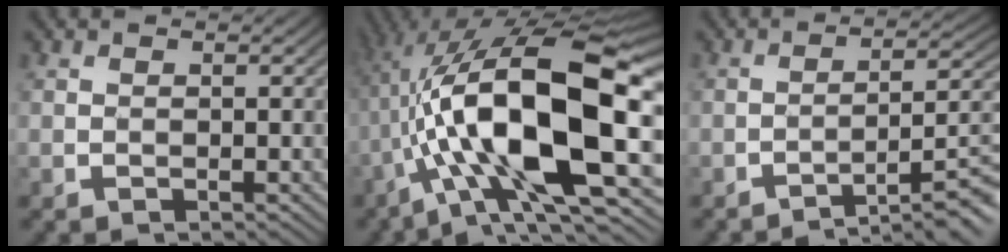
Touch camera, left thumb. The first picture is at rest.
{"total": 19.4, "force": [-1.9, 7.4, 17.9], "torque": [-0.304, 0.018, -0.038]}
{"total": 7.9, "force": [-4.6, 1.6, 6.2], "torque": [-0.084, 0.016, -0.066]}